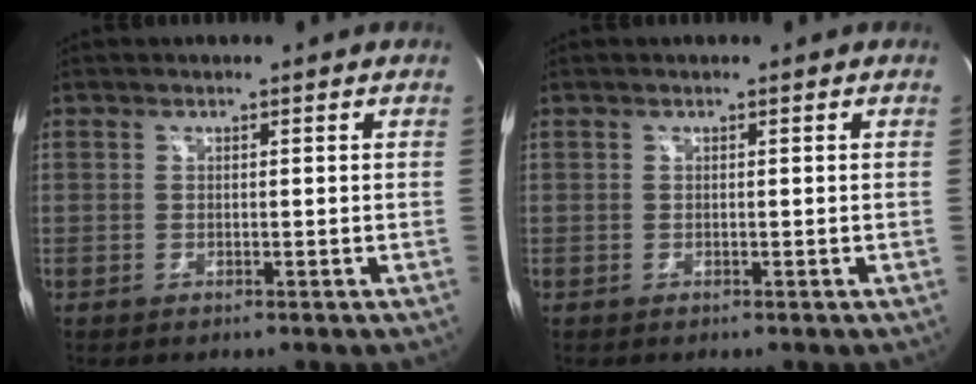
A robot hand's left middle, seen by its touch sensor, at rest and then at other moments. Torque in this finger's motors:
{"motor_torque": [-0.01, 0.00, 0.00, -0.01]}